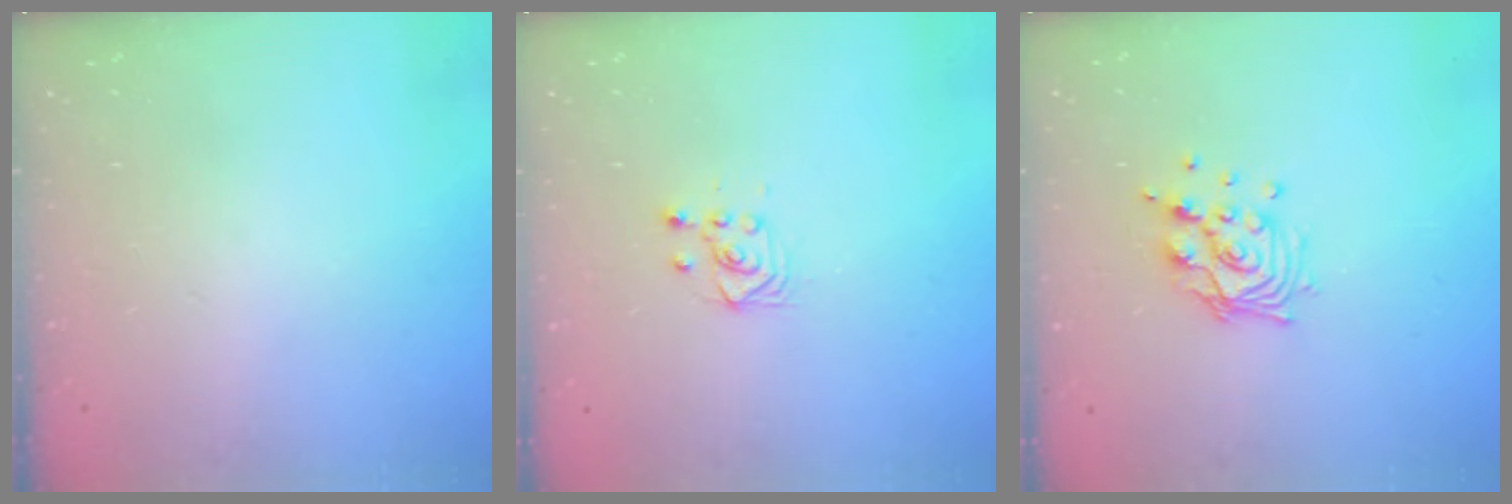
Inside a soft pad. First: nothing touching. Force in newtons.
{"total": 3.2, "press": 3.1, "slide": 0.7}
{"total": 11.1, "press": 10.9, "slide": 1.6}